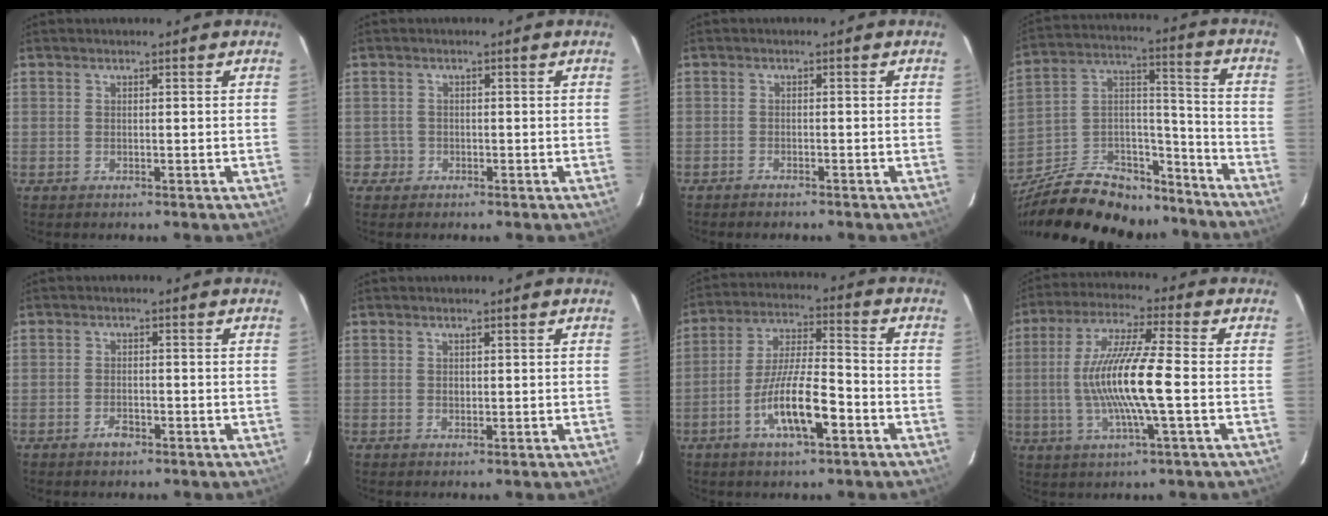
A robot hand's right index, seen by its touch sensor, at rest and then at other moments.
{"total": 1.6, "force": [-0.8, 1.4, -0.3], "torque": [0.007, 0.013, -0.011]}
{"total": 2.0, "force": [-1.9, 0.2, 0.6], "torque": [-0.023, -0.004, -0.034]}
{"total": 27.7, "force": [-21.0, 12.3, 13.4], "torque": [-0.275, 0.040, -0.313]}
{"total": 2.4, "force": [-1.6, 1.3, 1.3], "torque": [-0.026, 0.001, -0.027]}
{"total": 0.6, "force": [0.5, 0.3, 0.3], "torque": [-0.004, 0.002, 0.009]}
{"total": 11.7, "force": [-5.3, 2.6, 10.1], "torque": [-0.198, -0.004, -0.095]}
{"total": 13.8, "force": [-1.6, 0.3, 13.7], "torque": [-0.263, -0.002, -0.031]}